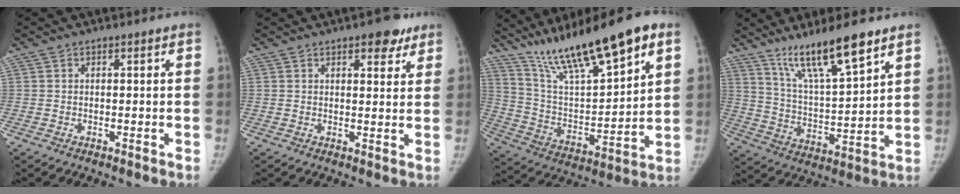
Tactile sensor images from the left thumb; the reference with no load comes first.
{"total": 5.6, "force": [3.6, 2.5, 3.5], "torque": [-0.019, -0.014, 0.042]}
{"total": 23.2, "force": [15.7, 5.5, 16.3], "torque": [-0.256, -0.052, 0.278]}
{"total": 15.2, "force": [10.6, 2.4, 10.7], "torque": [-0.181, -0.061, 0.200]}